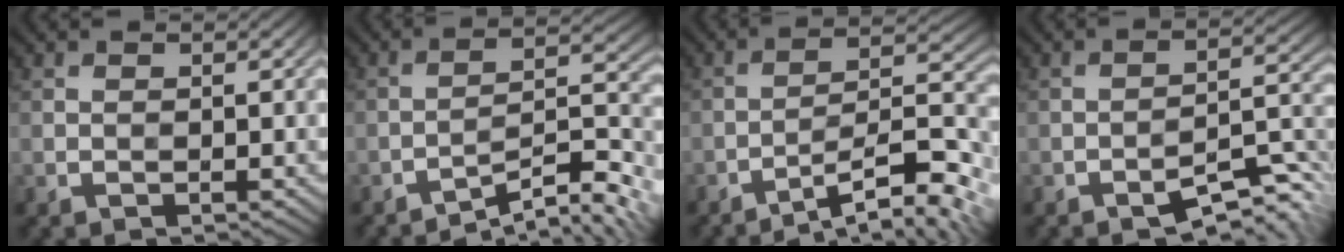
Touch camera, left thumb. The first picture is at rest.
{"total": 9.4, "force": [-6.6, 1.8, 6.4], "torque": [-0.100, 0.010, -0.111]}
{"total": 11.9, "force": [-8.3, 2.3, 8.2], "torque": [-0.132, 0.007, -0.127]}
{"total": 6.7, "force": [-4.7, 1.5, 4.7], "torque": [-0.066, 0.009, -0.073]}